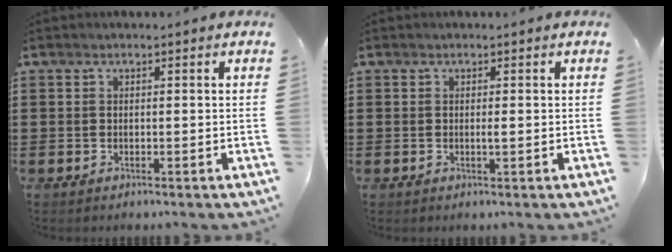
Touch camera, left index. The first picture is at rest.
{"total": 0.8, "force": [0.0, 0.0, 0.8], "torque": [-0.015, -0.003, 0.001]}